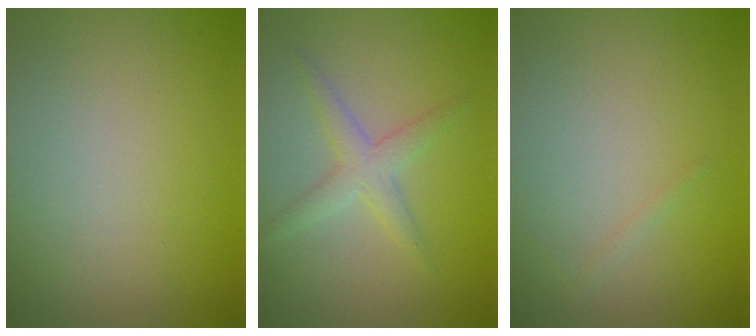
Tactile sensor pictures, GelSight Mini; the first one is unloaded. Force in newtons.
{"total": 2.5, "press": 2.5, "slide": 0.0}
{"total": 0.5, "press": 0.5, "slide": 0.0}